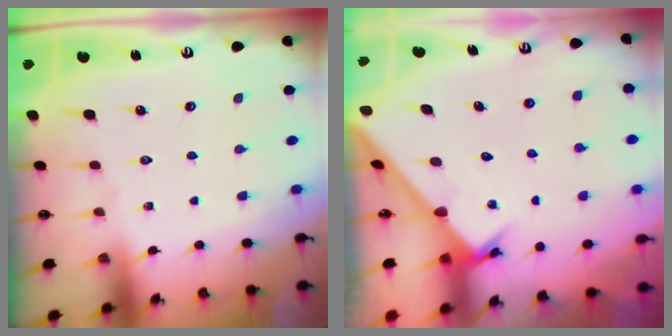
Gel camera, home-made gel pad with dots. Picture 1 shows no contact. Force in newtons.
{"total": 2.3, "press": 2.3, "slide": 0.0}